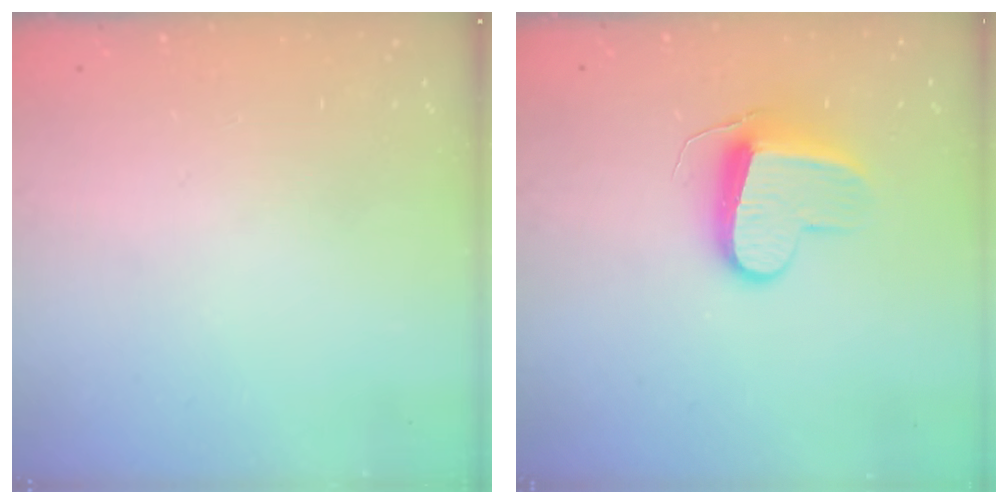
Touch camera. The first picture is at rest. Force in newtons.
{"total": 9.4, "press": 9.4, "slide": 0.2}